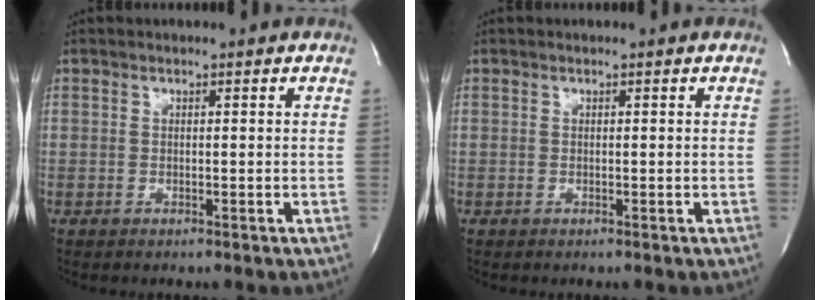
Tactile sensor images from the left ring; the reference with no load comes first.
{"total": 0.0}